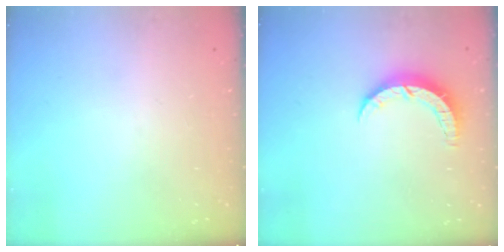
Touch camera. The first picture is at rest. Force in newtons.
{"total": 6.0, "press": 6.0, "slide": 0.4}